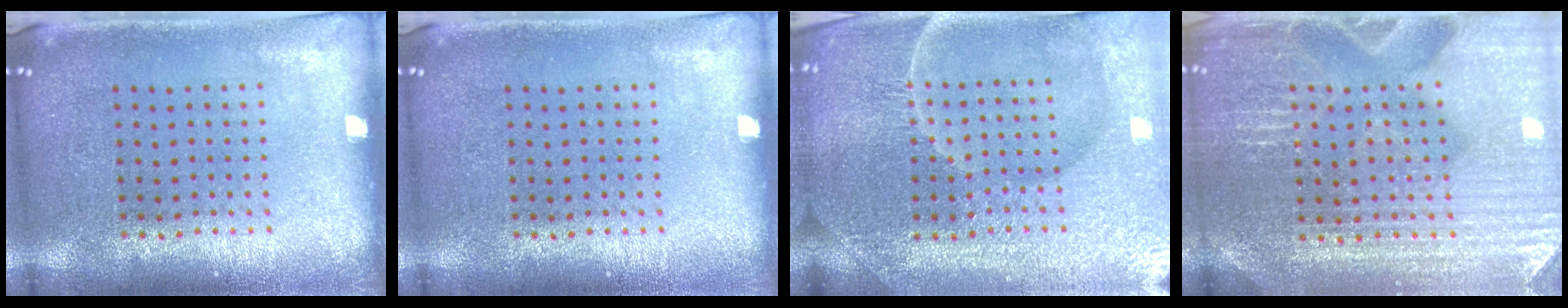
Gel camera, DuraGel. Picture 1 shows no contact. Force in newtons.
{"total": 0.0}
{"total": 5.0, "press": 4.8, "slide": 1.7}
{"total": 4.4, "press": 4.3, "slide": 1.2}